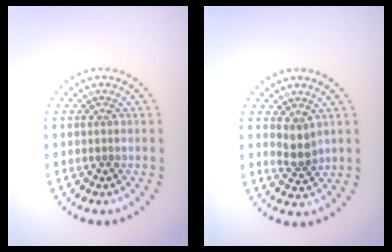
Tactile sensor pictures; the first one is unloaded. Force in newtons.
{"total": 1.7, "press": 1.4, "slide": 1.0}